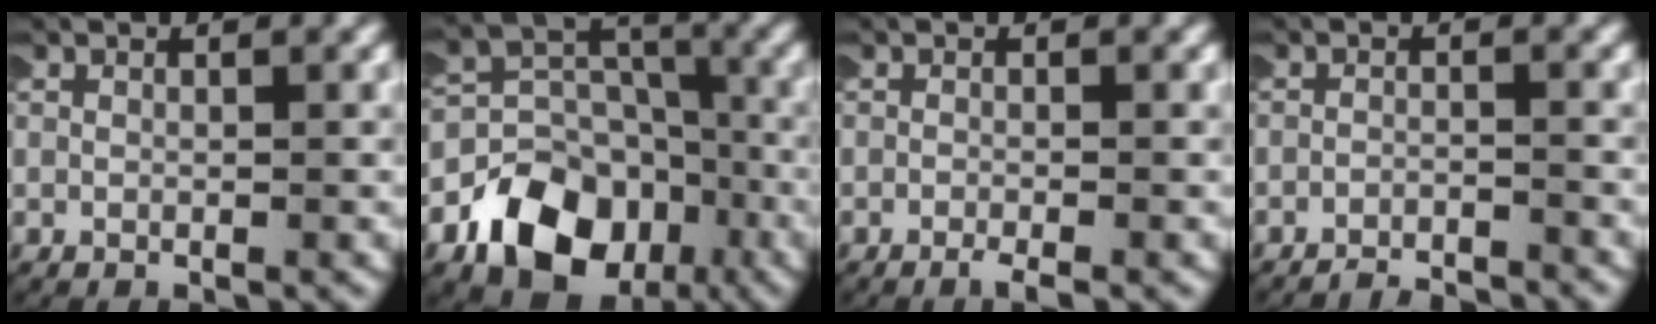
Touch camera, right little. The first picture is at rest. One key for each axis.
{"total": 9.3, "fx": -3.6, "fy": 7.3, "fz": 4.5, "tx": -0.067, "ty": -0.019, "tz": -0.066}
{"total": 1.3, "fx": -1.2, "fy": 0.0, "fz": 0.7, "tx": -0.013, "ty": -0.006, "tz": -0.018}
{"total": 4.8, "fx": -4.8, "fy": 0.7, "fz": 0.2, "tx": -0.001, "ty": -0.016, "tz": -0.074}